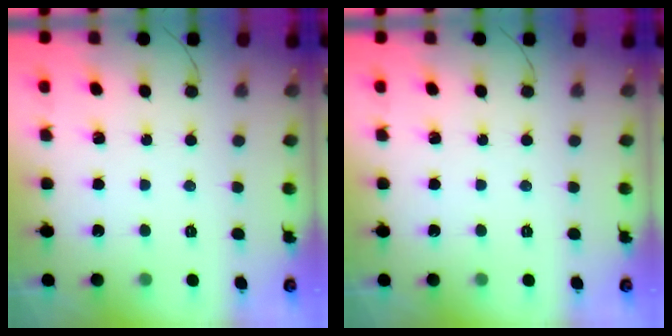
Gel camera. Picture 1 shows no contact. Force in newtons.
{"total": 0.0}